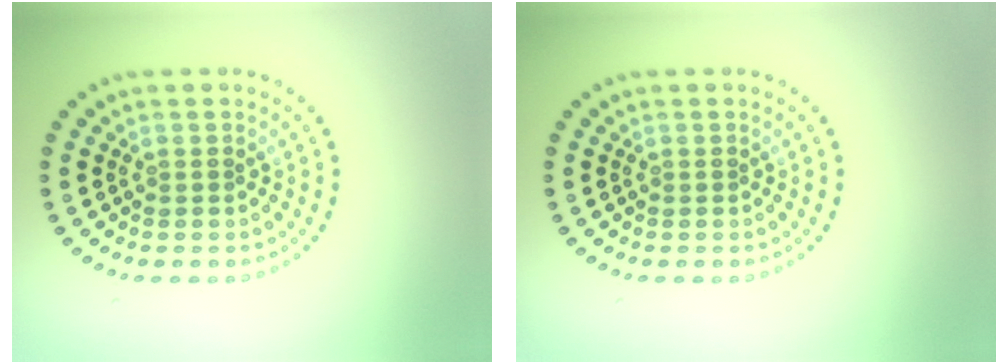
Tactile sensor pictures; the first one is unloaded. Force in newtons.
{"total": 0.0}